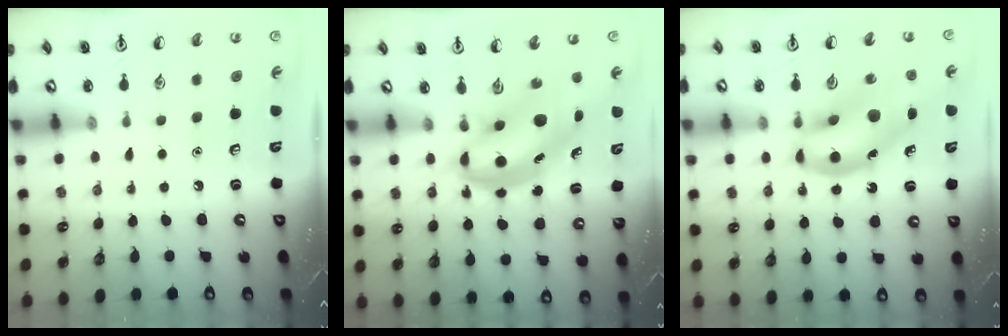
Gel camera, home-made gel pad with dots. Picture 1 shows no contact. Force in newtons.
{"total": 6.9, "press": 6.7, "slide": 1.4}
{"total": 14.2, "press": 13.6, "slide": 3.8}